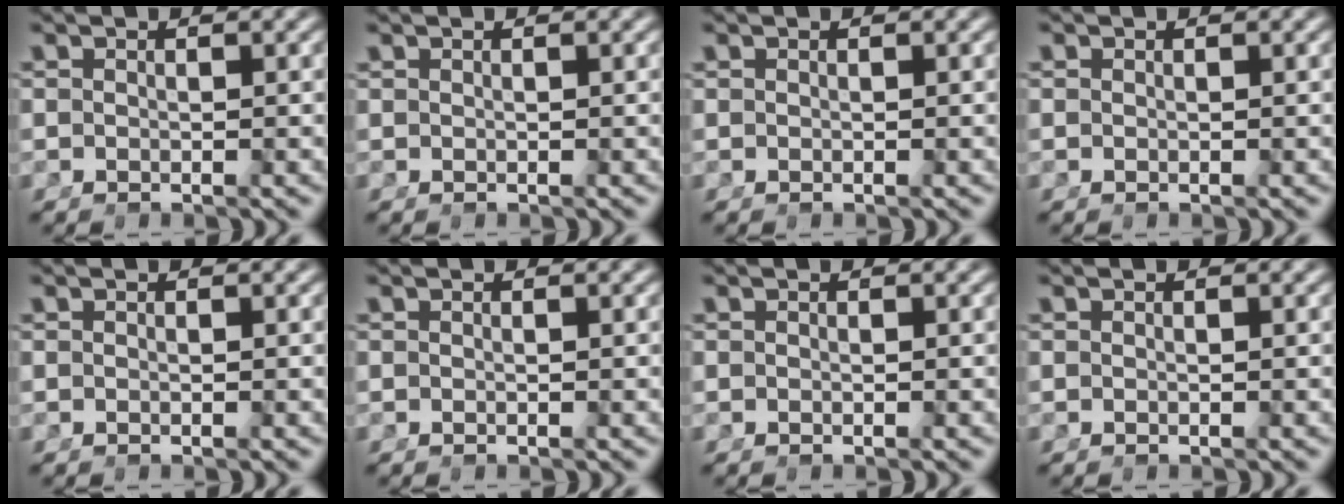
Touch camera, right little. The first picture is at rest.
{"total": 0.6, "force": [0.3, -0.5, -0.1], "torque": [0.004, 0.001, 0.008]}
{"total": 0.0}
{"total": 0.5, "force": [0.1, 0.5, 0.1], "torque": [-0.004, -0.003, 0.002]}
{"total": 0.0}
{"total": 0.0}
{"total": 0.0}
{"total": 0.0}